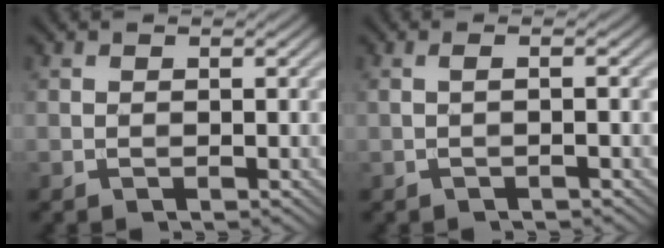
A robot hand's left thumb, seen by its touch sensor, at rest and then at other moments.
{"total": 1.5, "force": [-0.2, 0.1, 1.5], "torque": [-0.023, 0.007, -0.011]}